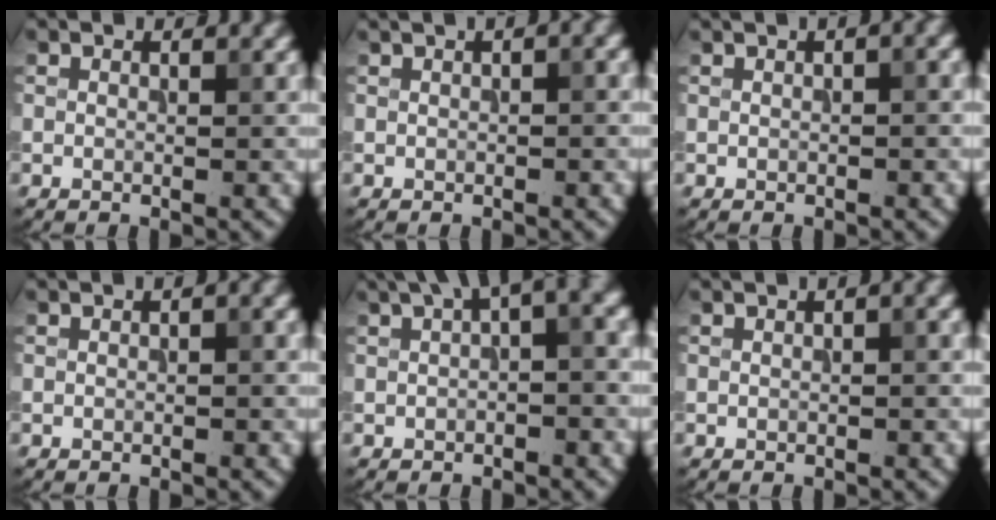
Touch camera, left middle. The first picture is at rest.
{"total": 3.7, "force": [1.8, 1.2, 2.9], "torque": [-0.036, 0.014, 0.020]}
{"total": 2.7, "force": [1.2, 0.8, 2.3], "torque": [-0.029, 0.007, 0.014]}
{"total": 1.6, "force": [0.5, 0.5, 1.4], "torque": [-0.016, 0.006, 0.008]}
{"total": 6.0, "force": [2.5, 1.9, 5.1], "torque": [-0.057, 0.021, 0.033]}
{"total": 2.1, "force": [0.9, 0.5, 1.8], "torque": [-0.022, 0.005, 0.009]}